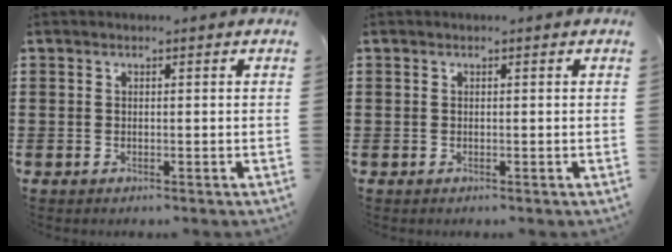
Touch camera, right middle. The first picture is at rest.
{"total": 0.0}